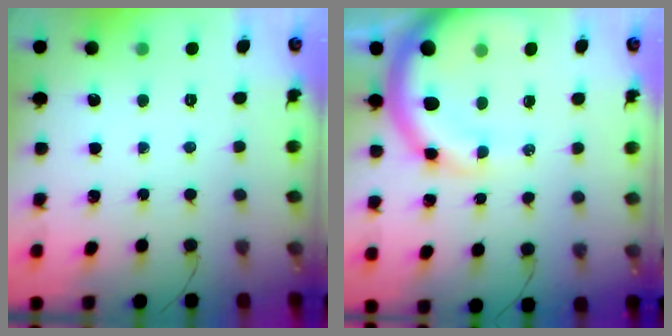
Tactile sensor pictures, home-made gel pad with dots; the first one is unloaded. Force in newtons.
{"total": 11.0, "press": 10.6, "slide": 2.9}